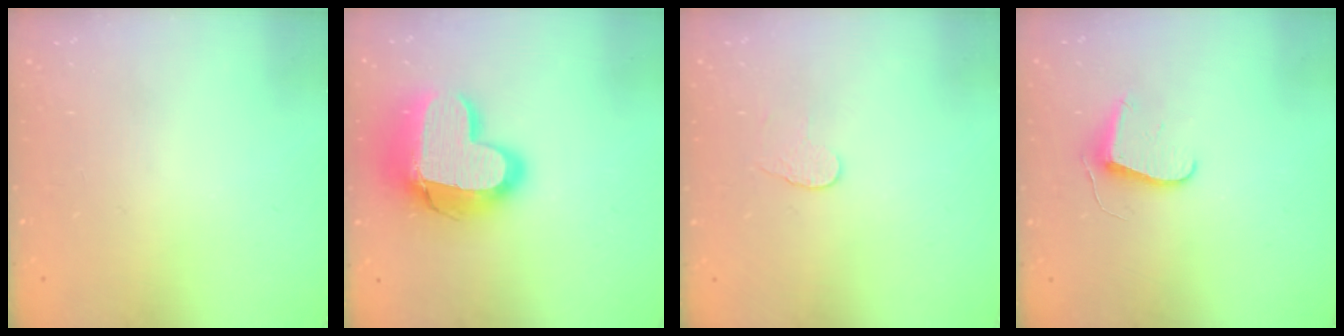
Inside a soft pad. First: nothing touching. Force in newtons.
{"total": 18.9, "press": 18.9, "slide": 1.2}
{"total": 3.1, "press": 3.1, "slide": 0.3}
{"total": 7.1, "press": 7.1, "slide": 0.5}